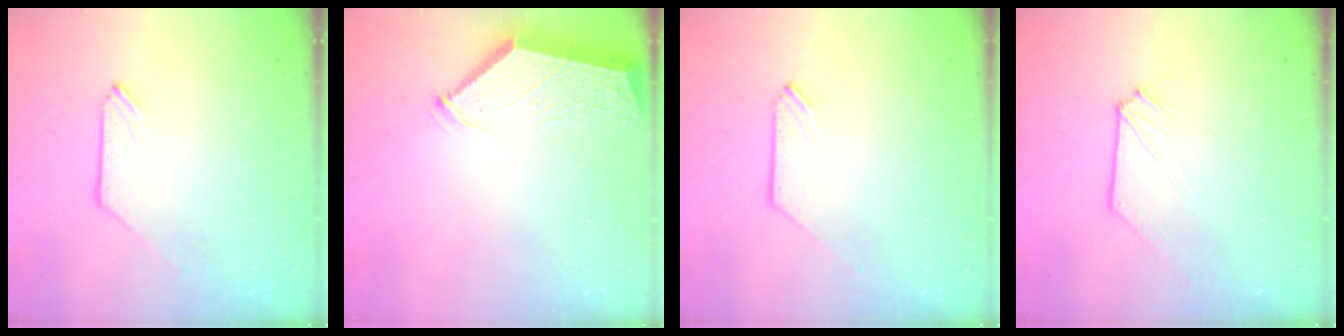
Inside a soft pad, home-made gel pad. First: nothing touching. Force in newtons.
{"total": 2.9, "press": 2.9, "slide": 0.4}
{"total": 0.0}
{"total": 0.5, "press": 0.5, "slide": 0.0}